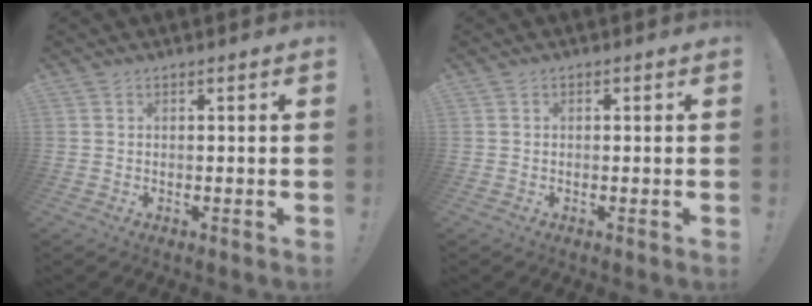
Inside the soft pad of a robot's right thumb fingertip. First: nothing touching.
{"total": 0.7, "force": [-0.4, 0.5, 0.2], "torque": [-0.008, 0.005, -0.006]}